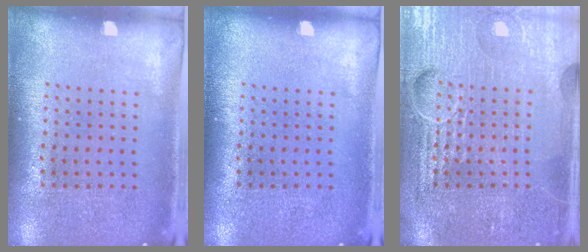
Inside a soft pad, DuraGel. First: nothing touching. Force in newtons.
{"total": 0.0}
{"total": 7.2, "press": 7.2, "slide": 0.9}